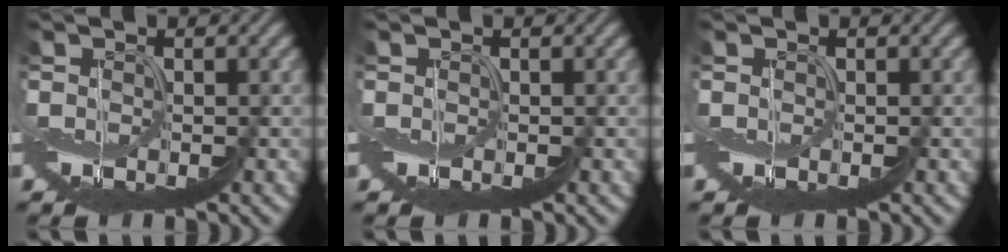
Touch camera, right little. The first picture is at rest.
{"total": 0.0}
{"total": 0.0}